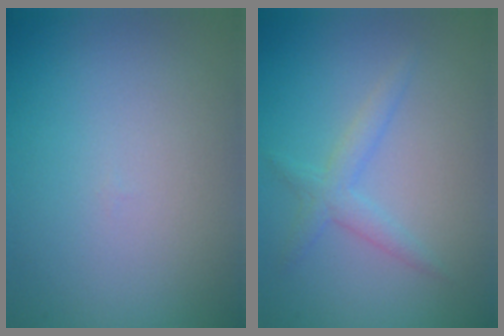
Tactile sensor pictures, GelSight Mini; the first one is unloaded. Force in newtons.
{"total": 2.0, "press": 2.0, "slide": 0.2}